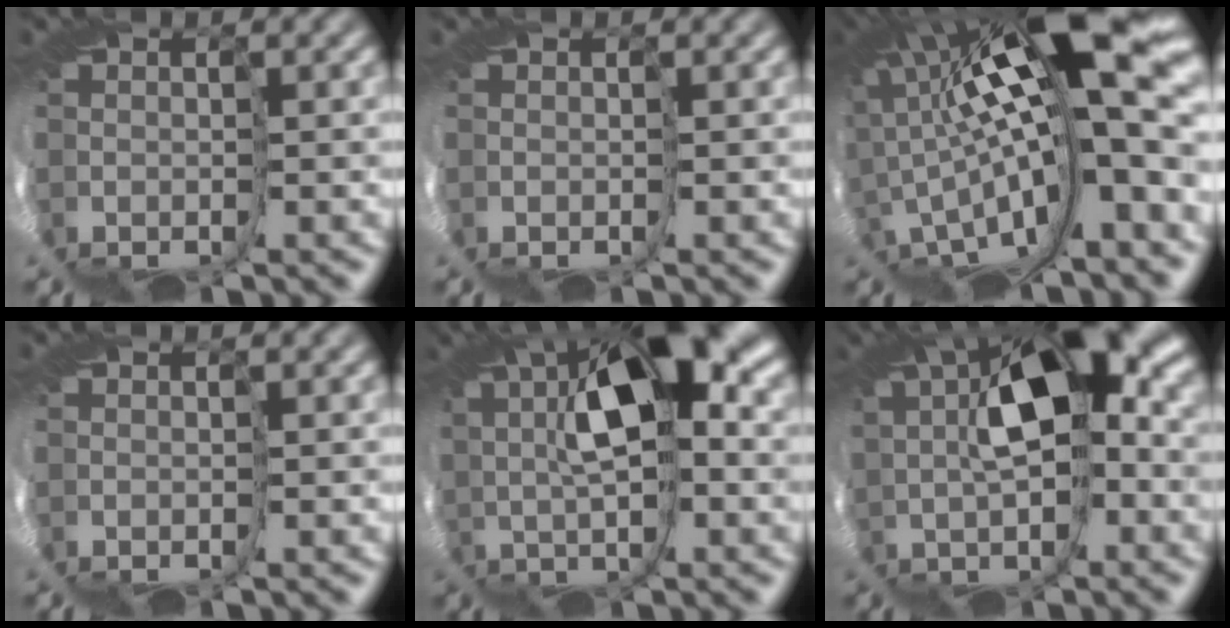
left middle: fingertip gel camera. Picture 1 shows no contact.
{"total": 0.0}
{"total": 13.2, "force": [4.1, 1.2, 12.5], "torque": [-0.189, -0.002, 0.068]}
{"total": 0.0}
{"total": 7.6, "force": [5.1, -0.8, 5.6], "torque": [-0.094, 0.025, 0.072]}
{"total": 7.5, "force": [3.9, 0.5, 6.4], "torque": [-0.119, 0.026, 0.052]}